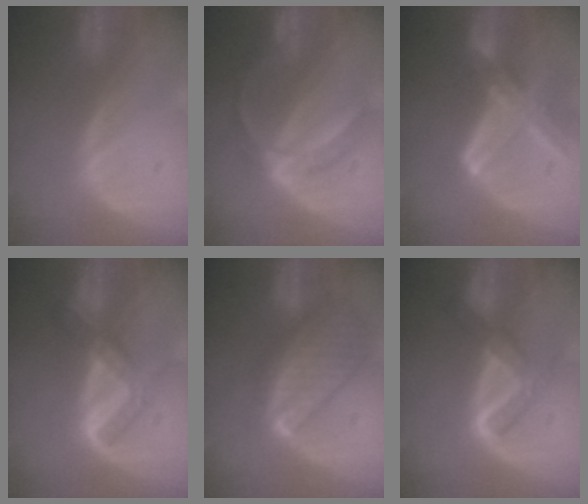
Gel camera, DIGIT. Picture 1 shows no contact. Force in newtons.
{"total": 6.2, "press": 5.5, "slide": 2.7}
{"total": 8.2, "press": 7.2, "slide": 4.0}
{"total": 6.7, "press": 5.7, "slide": 3.5}
{"total": 9.7, "press": 8.4, "slide": 4.9}
{"total": 5.4, "press": 5.4, "slide": 0.7}